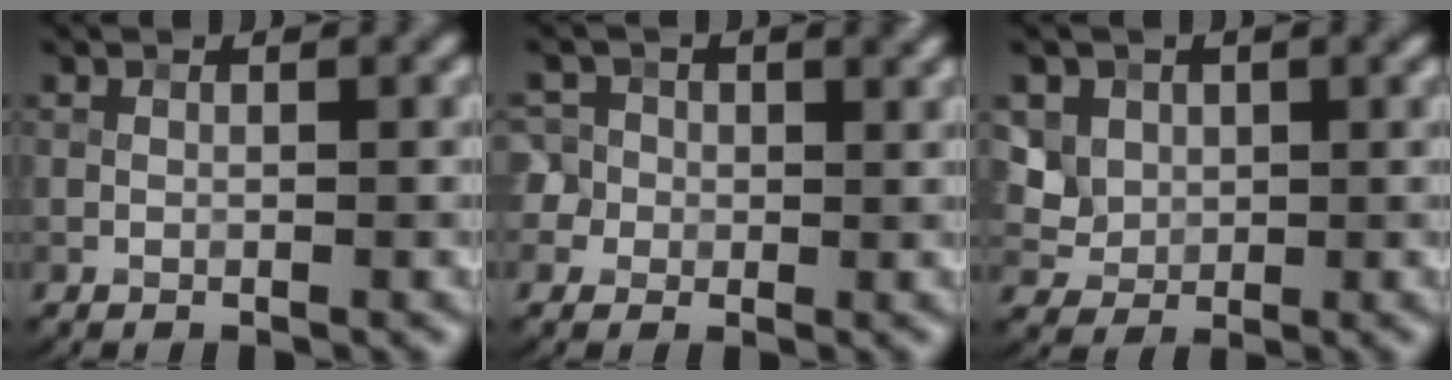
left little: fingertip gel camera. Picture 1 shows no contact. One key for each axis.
{"total": 5.2, "fx": 1.3, "fy": 4.6, "fz": 2.0, "tx": -0.024, "ty": 0.035, "tz": -0.007}
{"total": 5.8, "fx": 2.3, "fy": 4.7, "fz": 2.5, "tx": -0.058, "ty": 0.010, "tz": 0.033}